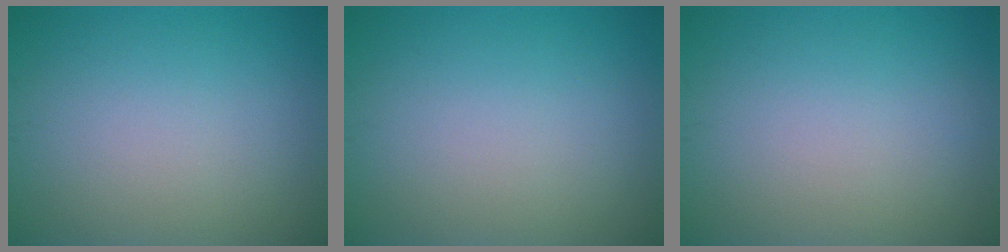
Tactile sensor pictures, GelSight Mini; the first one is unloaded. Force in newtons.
{"total": 0.0}
{"total": 0.0}